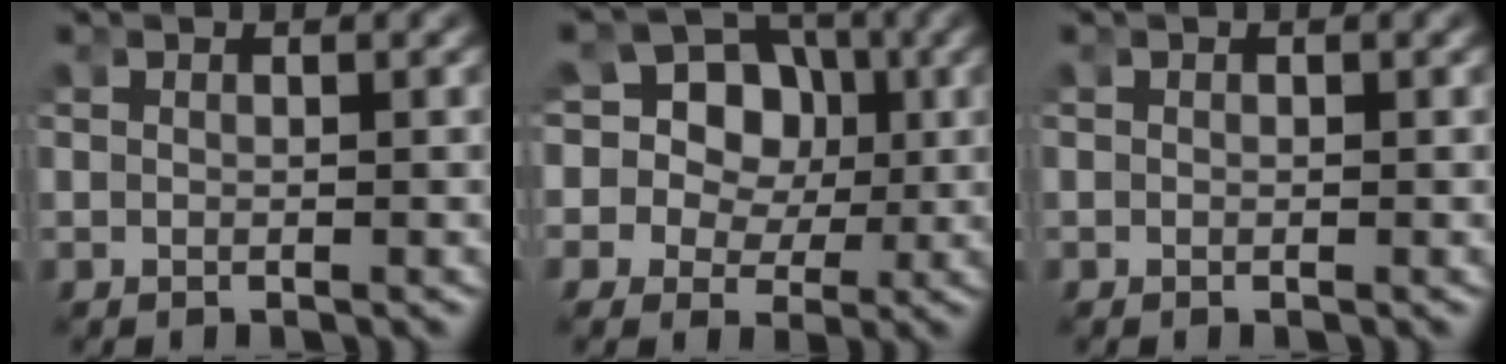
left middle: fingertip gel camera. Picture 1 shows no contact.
{"total": 13.8, "force": [1.2, 12.4, 5.9], "torque": [-0.146, -0.019, 0.007]}
{"total": 0.0}